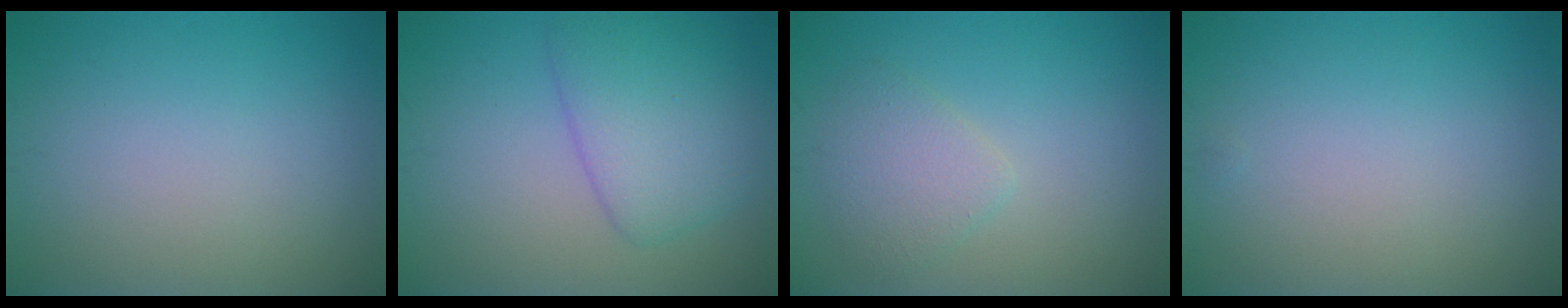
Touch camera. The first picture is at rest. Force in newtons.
{"total": 4.9, "press": 4.9, "slide": 0.1}
{"total": 2.5, "press": 2.5, "slide": 0.2}
{"total": 0.0}